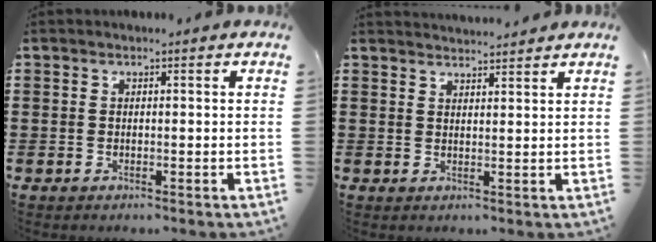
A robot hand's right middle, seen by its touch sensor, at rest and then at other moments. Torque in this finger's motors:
{"motor_torque": [-0.06, -0.08, -0.15, -0.02]}